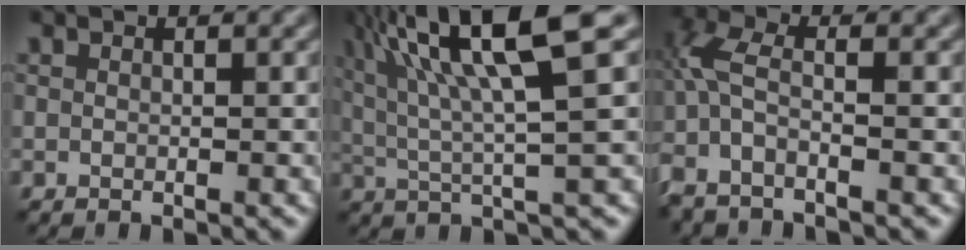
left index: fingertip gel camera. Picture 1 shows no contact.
{"total": 11.3, "force": [4.7, 2.0, 10.0], "torque": [-0.160, 0.022, 0.082]}
{"total": 4.6, "force": [-2.1, 1.5, 3.8], "torque": [-0.101, 0.000, -0.058]}